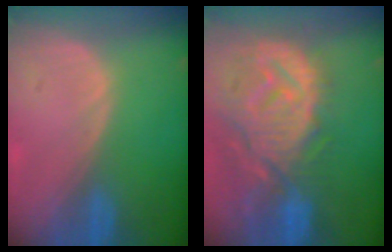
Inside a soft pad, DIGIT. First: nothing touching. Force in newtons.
{"total": 13.3, "press": 11.6, "slide": 6.4}